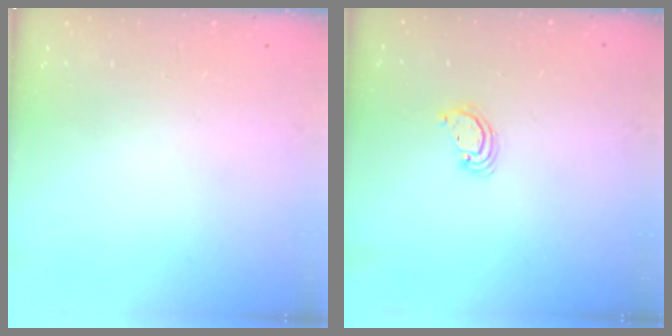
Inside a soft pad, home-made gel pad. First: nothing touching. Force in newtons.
{"total": 2.7, "press": 2.7, "slide": 0.2}